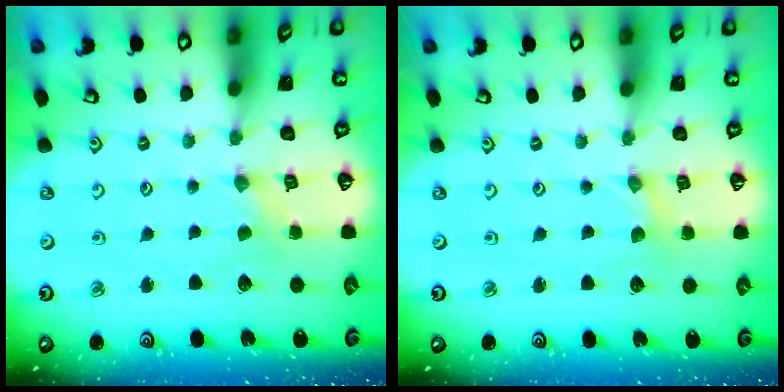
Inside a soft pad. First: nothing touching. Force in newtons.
{"total": 0.5, "press": 0.5, "slide": 0.1}